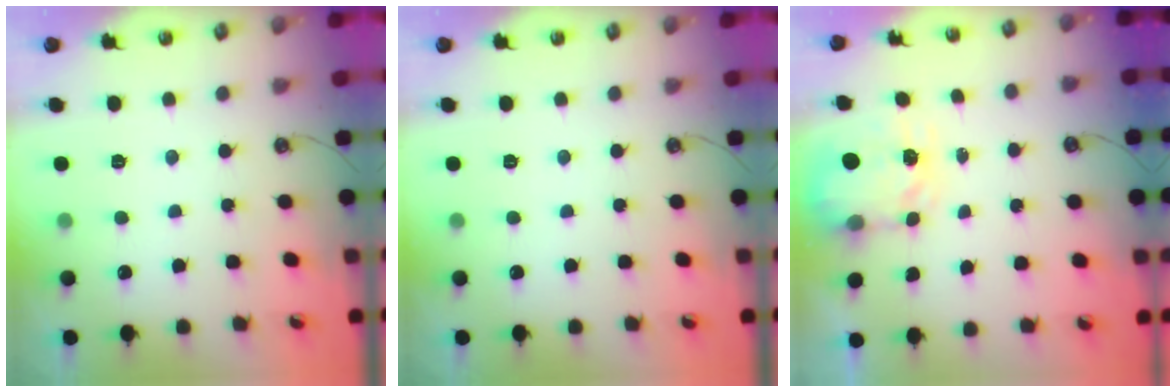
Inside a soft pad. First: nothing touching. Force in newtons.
{"total": 0.0}
{"total": 3.6, "press": 3.6, "slide": 0.5}